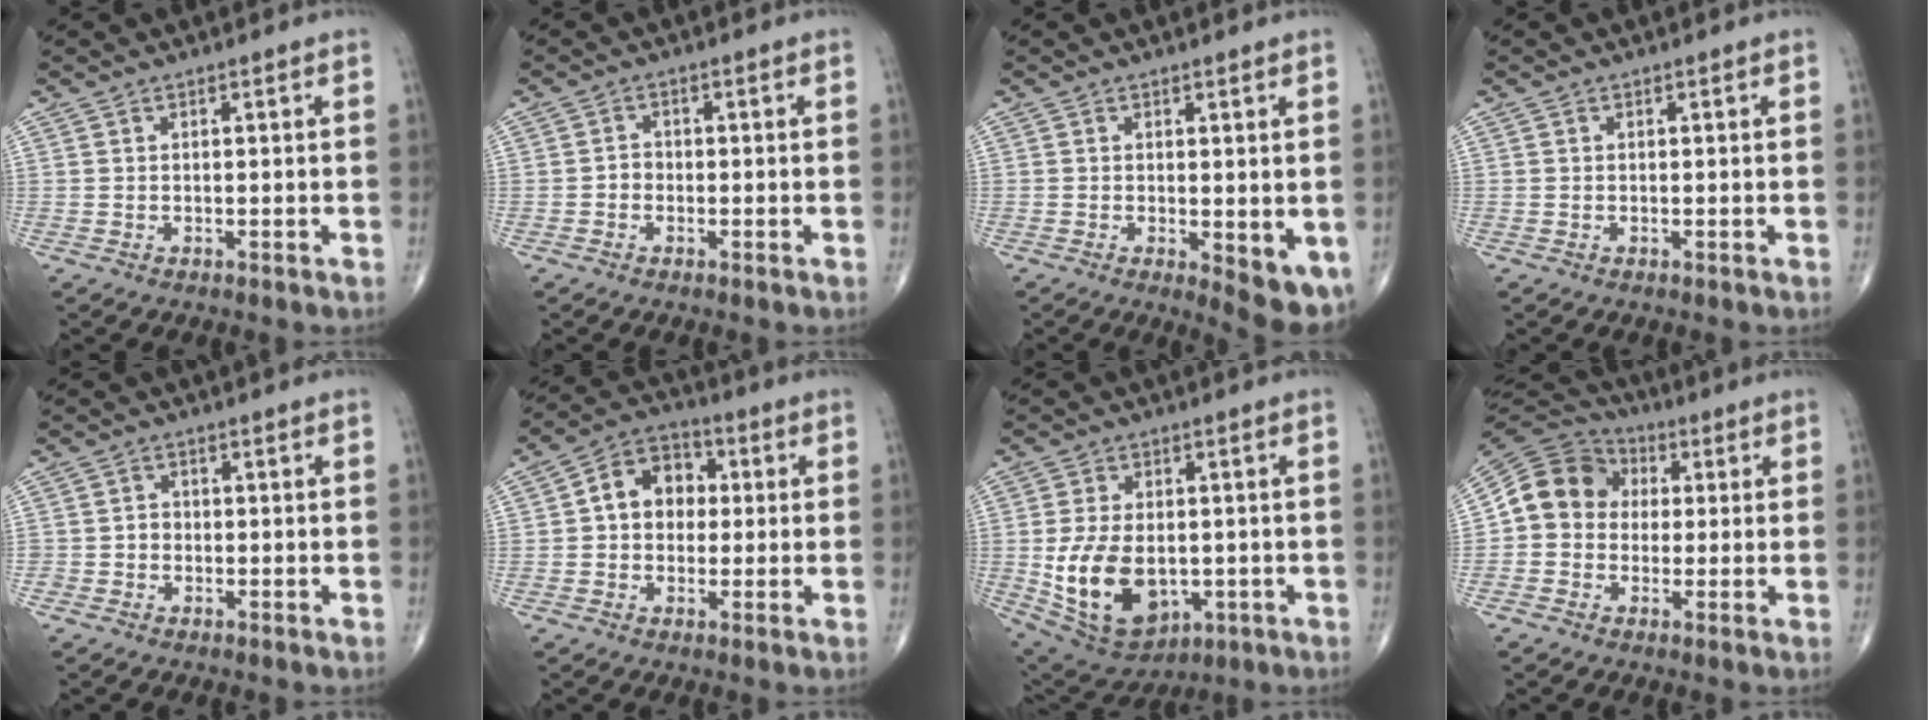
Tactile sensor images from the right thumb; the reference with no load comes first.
{"total": 1.6, "force": [-0.6, 1.3, 0.6], "torque": [0.000, 0.006, -0.017]}
{"total": 7.0, "force": [-1.2, 2.7, 6.4], "torque": [-0.078, -0.019, -0.010]}
{"total": 0.0}
{"total": 2.1, "force": [-0.9, 1.9, 0.4], "torque": [0.008, 0.010, -0.022]}
{"total": 9.6, "force": [0.9, 7.5, 6.0], "torque": [-0.063, 0.026, 0.002]}
{"total": 16.2, "force": [-2.3, 10.3, 12.3], "torque": [-0.208, -0.006, -0.013]}
{"total": 11.6, "force": [0.8, 10.1, 5.5], "torque": [-0.083, 0.031, 0.000]}